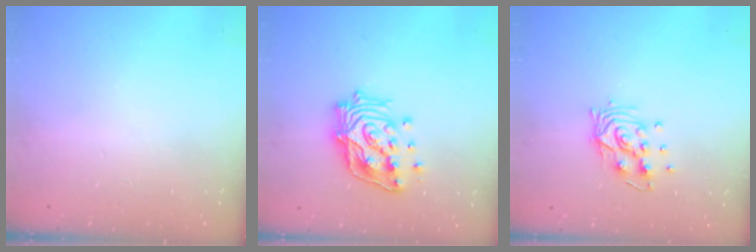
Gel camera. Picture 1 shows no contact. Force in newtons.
{"total": 18.3, "press": 18.1, "slide": 2.4}
{"total": 8.9, "press": 8.9, "slide": 0.7}